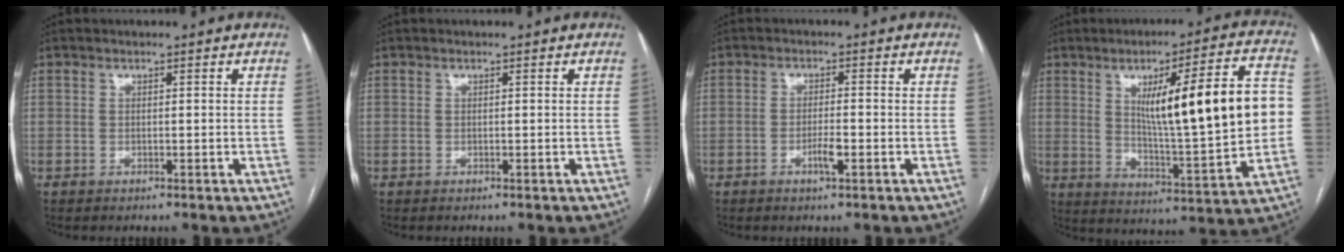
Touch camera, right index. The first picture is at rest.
{"total": 0.0}
{"total": 2.8, "force": [-1.2, 0.4, 2.5], "torque": [-0.047, 0.001, -0.019]}
{"total": 19.7, "force": [2.8, 2.4, 19.3], "torque": [-0.287, 0.015, 0.044]}